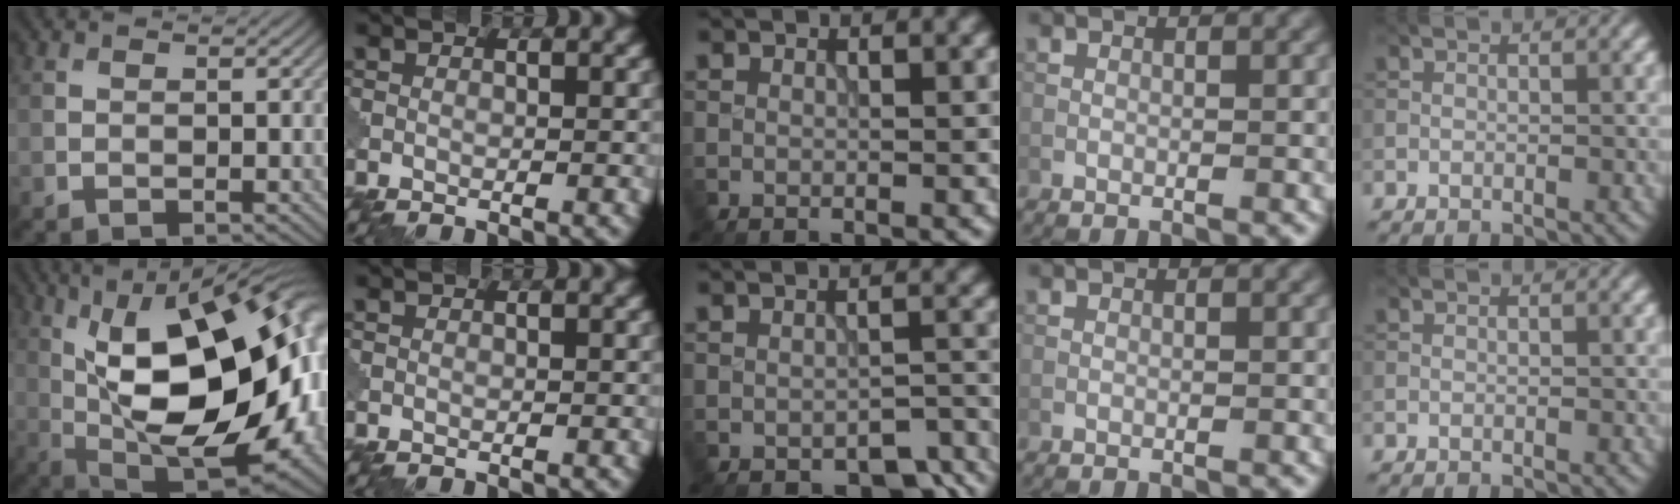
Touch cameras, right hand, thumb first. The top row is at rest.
{"thumb": {"total": 22.1, "force": [1.3, 10.3, 19.5], "torque": [-0.306, 0.014, 0.004]}, "middle": {"total": 4.1, "force": [-3.0, 1.8, 2.0], "torque": [-0.021, -0.015, -0.028]}}